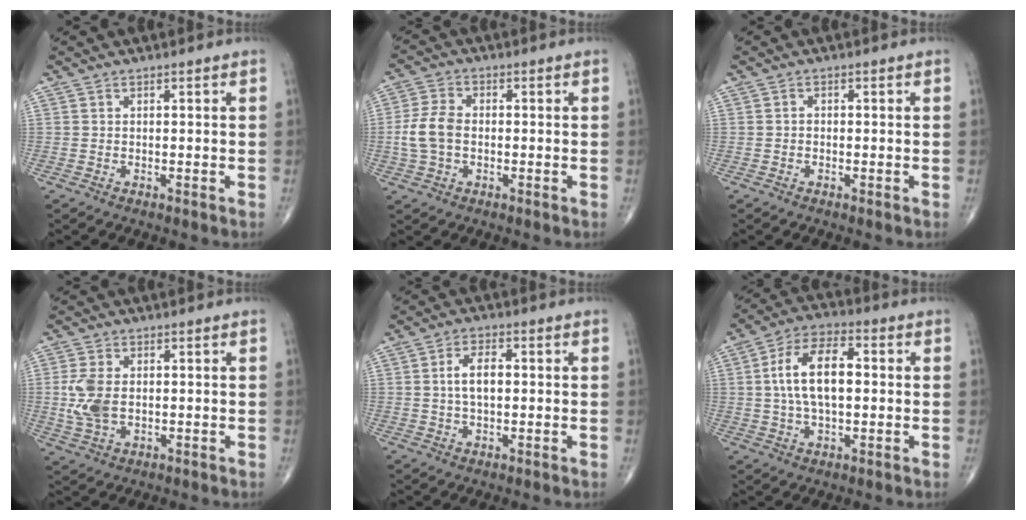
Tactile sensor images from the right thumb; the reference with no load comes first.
{"total": 6.9, "force": [-0.7, 4.6, 5.1], "torque": [-0.111, 0.015, -0.017]}
{"total": 0.8, "force": [-0.3, 0.6, 0.5], "torque": [-0.004, 0.003, -0.006]}
{"total": 7.1, "force": [0.0, 4.3, 5.6], "torque": [-0.126, 0.000, 0.005]}
{"total": 5.4, "force": [0.4, 2.8, 4.6], "torque": [-0.088, 0.010, 0.006]}
{"total": 14.0, "force": [1.2, 7.1, 12.0], "torque": [-0.222, 0.023, 0.017]}